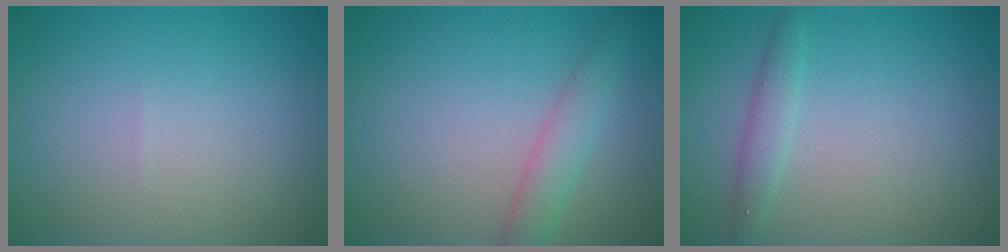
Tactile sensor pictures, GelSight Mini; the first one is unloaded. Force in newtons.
{"total": 2.4, "press": 2.4, "slide": 0.1}
{"total": 1.6, "press": 1.6, "slide": 0.0}